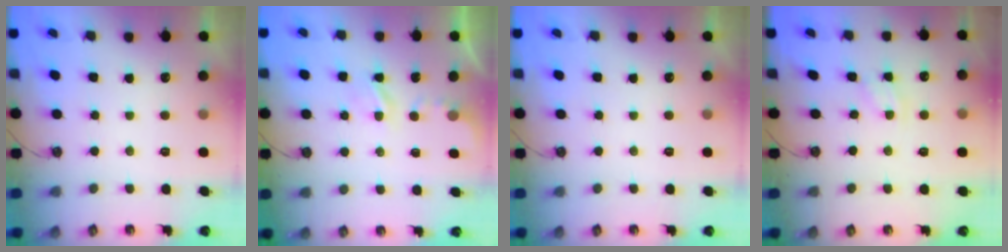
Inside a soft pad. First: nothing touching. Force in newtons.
{"total": 2.7, "press": 2.7, "slide": 0.5}
{"total": 0.0}
{"total": 2.7, "press": 2.7, "slide": 0.3}